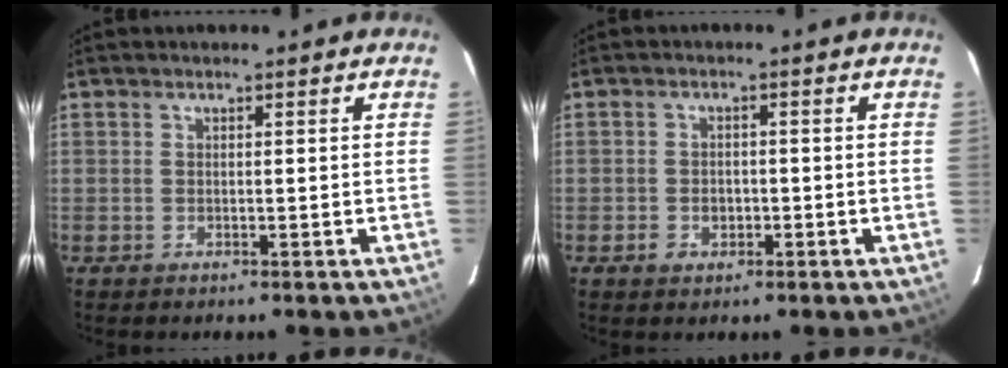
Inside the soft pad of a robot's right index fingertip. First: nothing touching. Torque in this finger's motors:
{"motor_torque": [0.02, -0.02, 0.01, 0.02]}